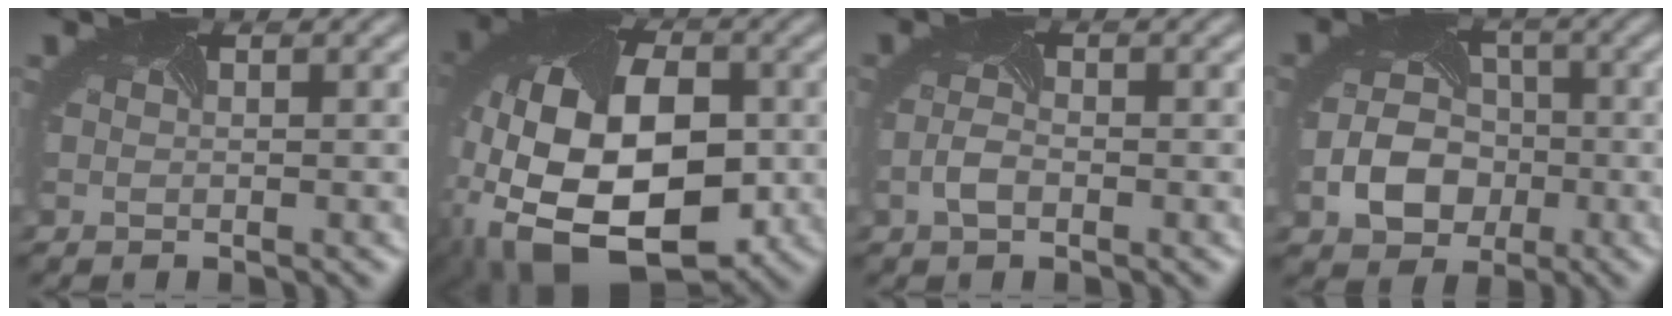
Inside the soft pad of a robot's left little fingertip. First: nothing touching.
{"total": 16.0, "force": [-3.8, 10.2, 11.8], "torque": [-0.233, -0.031, -0.051]}
{"total": 1.4, "force": [-0.8, 0.6, 1.0], "torque": [-0.033, -0.001, -0.016]}
{"total": 4.8, "force": [-1.7, 3.9, 2.2], "torque": [-0.052, -0.009, -0.025]}